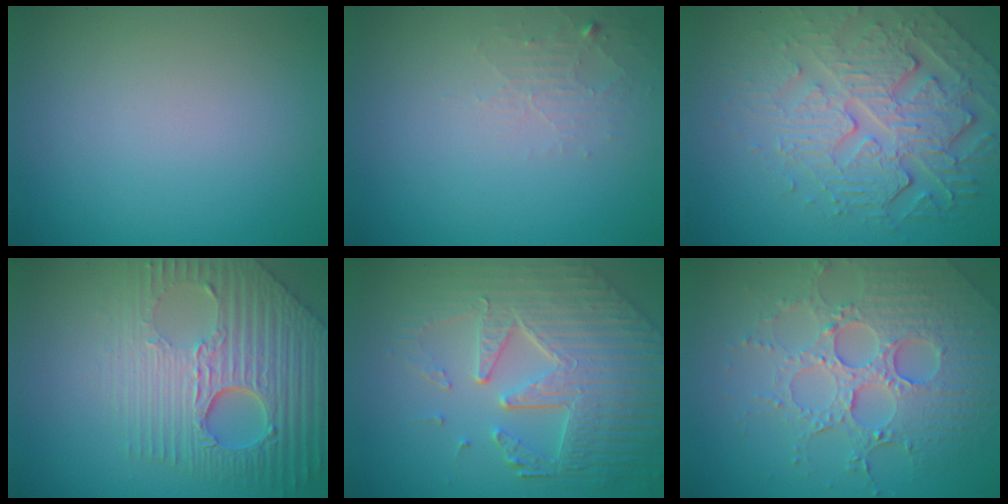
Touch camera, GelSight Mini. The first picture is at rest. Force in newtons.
{"total": 1.7, "press": 1.7, "slide": 0.3}
{"total": 6.7, "press": 5.0, "slide": 4.5}
{"total": 9.0, "press": 6.2, "slide": 6.6}
{"total": 8.5, "press": 5.9, "slide": 6.1}
{"total": 6.6, "press": 5.3, "slide": 4.0}